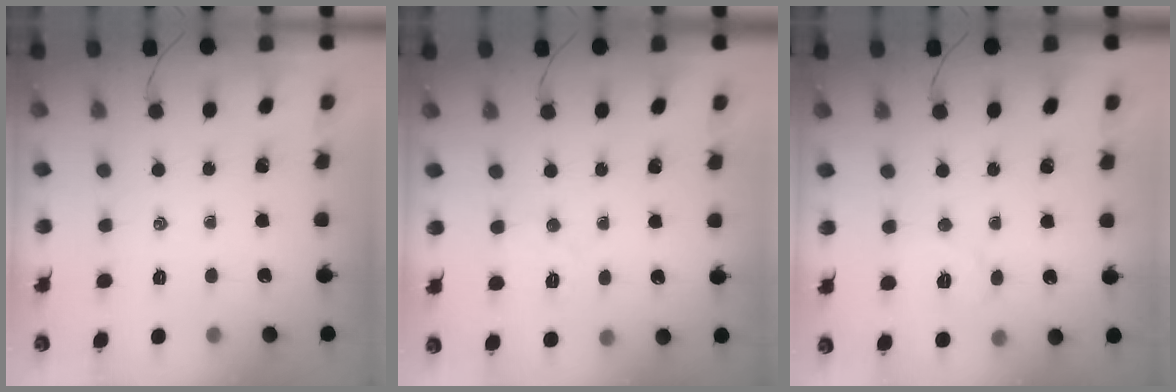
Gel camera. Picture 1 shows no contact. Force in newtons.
{"total": 4.8, "press": 4.8, "slide": 0.8}
{"total": 5.4, "press": 5.4, "slide": 0.6}